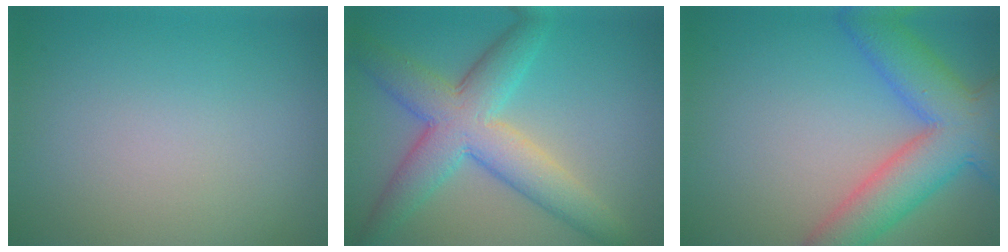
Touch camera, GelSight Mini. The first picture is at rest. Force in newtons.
{"total": 7.4, "press": 7.4, "slide": 0.2}
{"total": 8.3, "press": 8.3, "slide": 0.4}